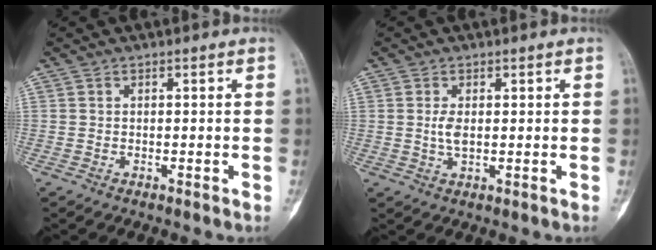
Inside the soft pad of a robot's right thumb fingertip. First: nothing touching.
{"total": 2.7, "force": [0.4, 1.4, 2.2], "torque": [-0.041, 0.001, 0.007]}